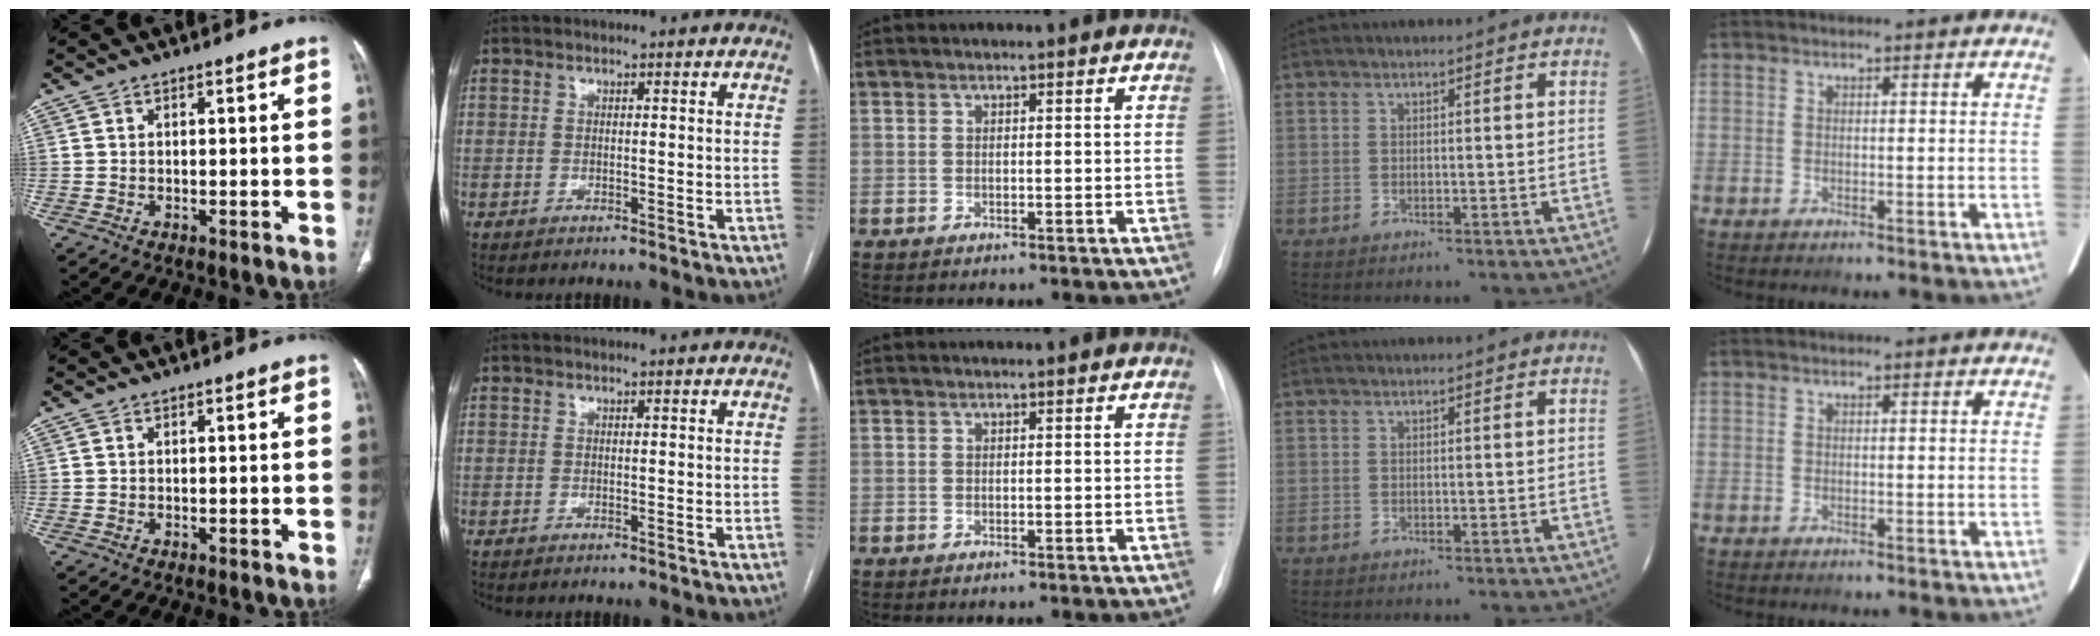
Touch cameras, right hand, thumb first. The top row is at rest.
{}